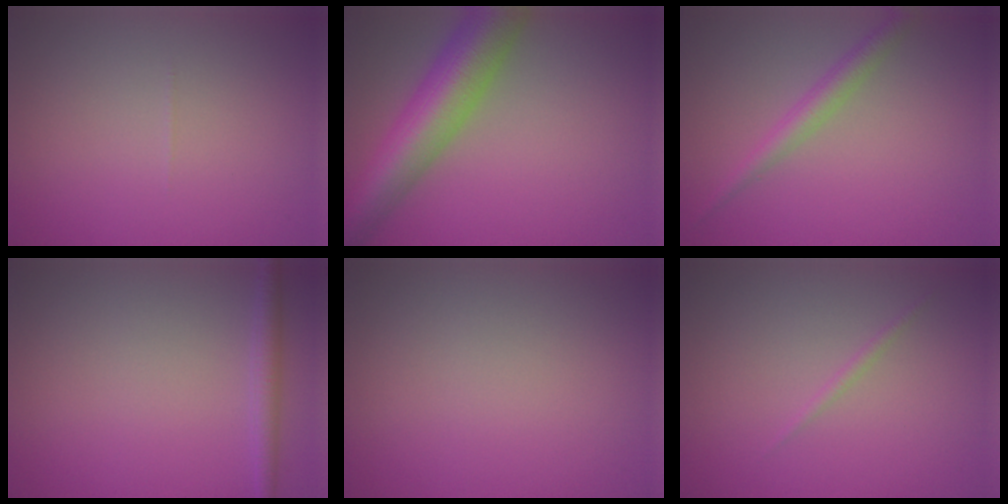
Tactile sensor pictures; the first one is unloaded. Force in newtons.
{"total": 9.0, "press": 9.0, "slide": 0.3}
{"total": 2.4, "press": 2.4, "slide": 0.1}
{"total": 1.9, "press": 1.9, "slide": 0.1}
{"total": 0.0}
{"total": 0.6, "press": 0.6, "slide": 0.1}